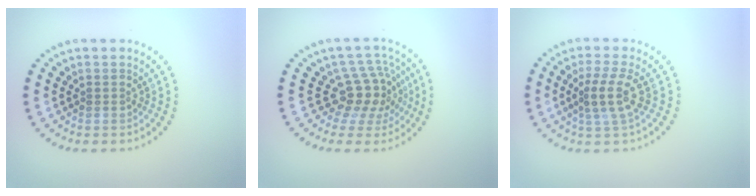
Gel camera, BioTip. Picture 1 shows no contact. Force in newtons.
{"total": 4.2, "press": 3.1, "slide": 2.8}
{"total": 2.8, "press": 2.2, "slide": 1.7}